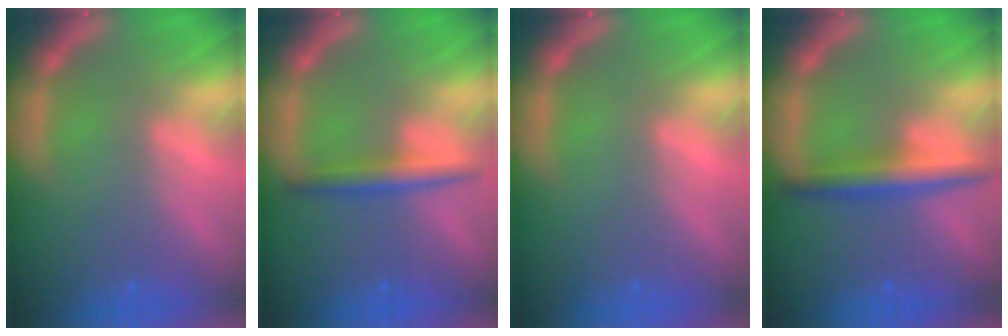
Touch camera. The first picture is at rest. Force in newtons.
{"total": 3.0}
{"total": 0.0}
{"total": 4.0}